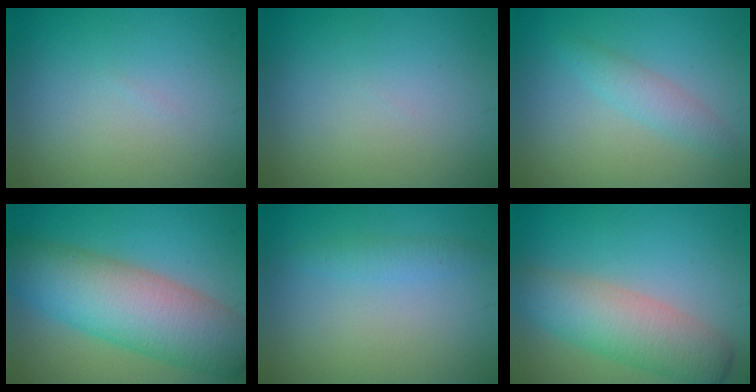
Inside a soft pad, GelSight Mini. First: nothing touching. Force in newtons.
{"total": 0.0}
{"total": 2.1, "press": 2.1, "slide": 0.2}
{"total": 10.1, "press": 10.1, "slide": 0.4}
{"total": 1.4, "press": 1.4, "slide": 0.1}
{"total": 6.0, "press": 6.0, "slide": 0.2}